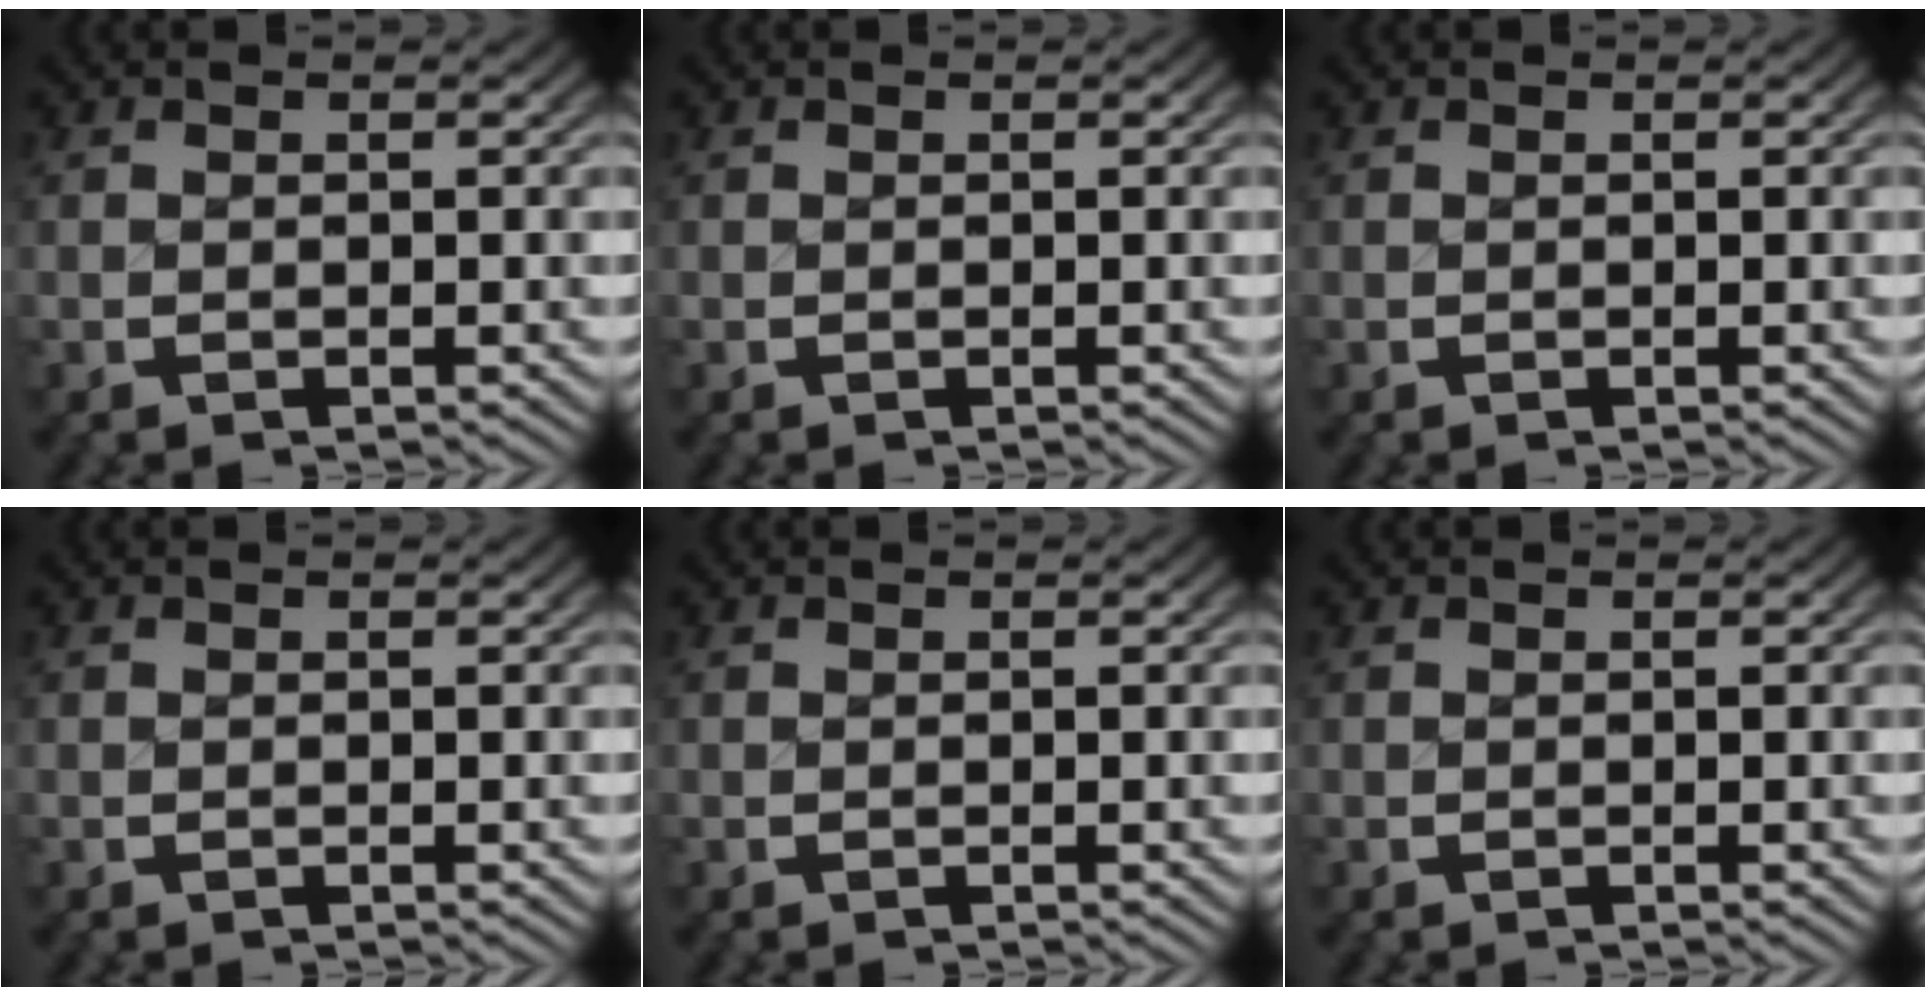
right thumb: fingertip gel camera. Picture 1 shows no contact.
{"total": 0.0}
{"total": 0.0}
{"total": 0.0}
{"total": 0.0}
{"total": 0.0}